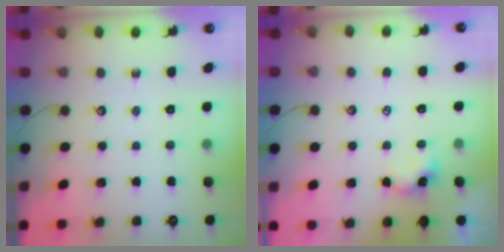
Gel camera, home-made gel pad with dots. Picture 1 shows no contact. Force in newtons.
{"total": 3.0, "press": 3.0, "slide": 0.1}